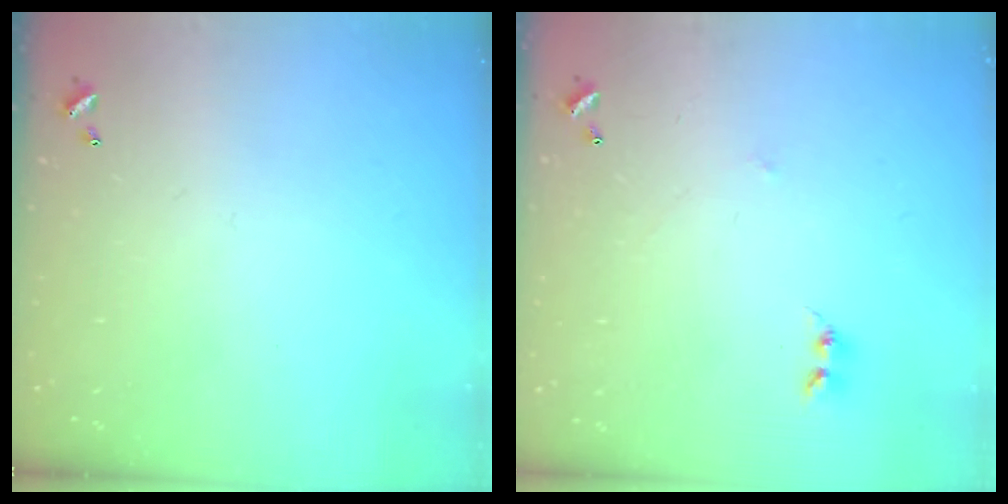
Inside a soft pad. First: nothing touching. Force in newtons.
{"total": 2.5, "press": 2.4, "slide": 0.4}